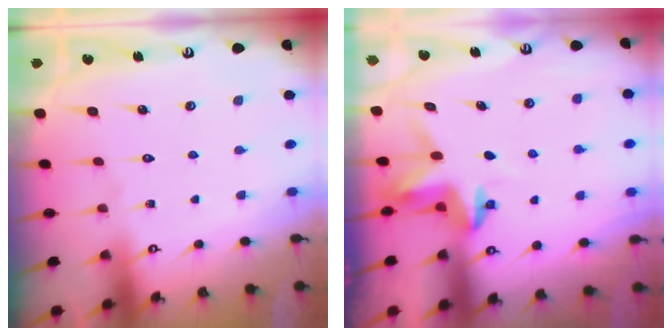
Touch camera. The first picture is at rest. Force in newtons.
{"total": 3.9, "press": 3.9, "slide": 0.3}